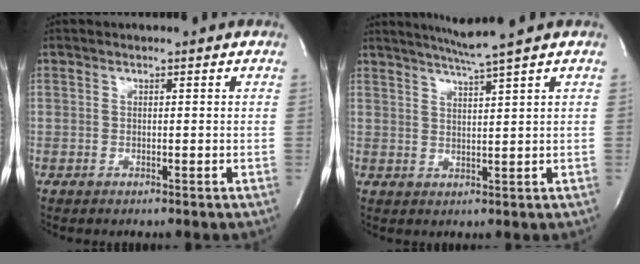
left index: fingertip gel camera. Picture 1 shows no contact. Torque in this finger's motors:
{"motor_torque": [0.28, -0.18, 0.01, 0.03]}